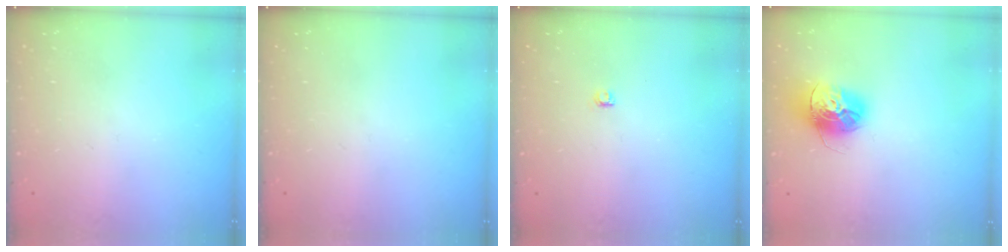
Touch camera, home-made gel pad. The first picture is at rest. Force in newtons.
{"total": 0.0}
{"total": 2.8, "press": 2.8, "slide": 0.4}
{"total": 14.8, "press": 14.7, "slide": 1.4}